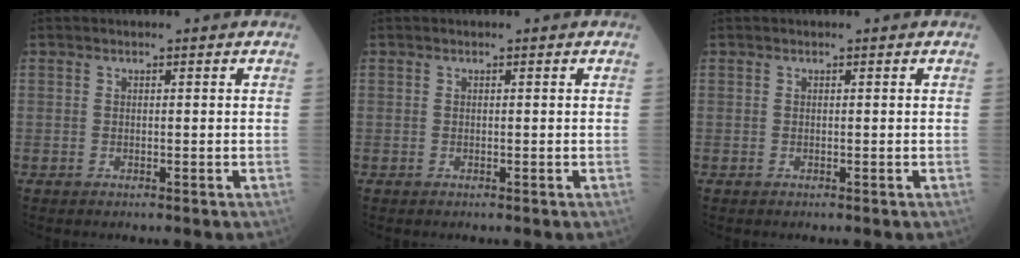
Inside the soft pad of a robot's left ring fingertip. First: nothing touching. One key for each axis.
{"total": 0.0}
{"total": 0.0}